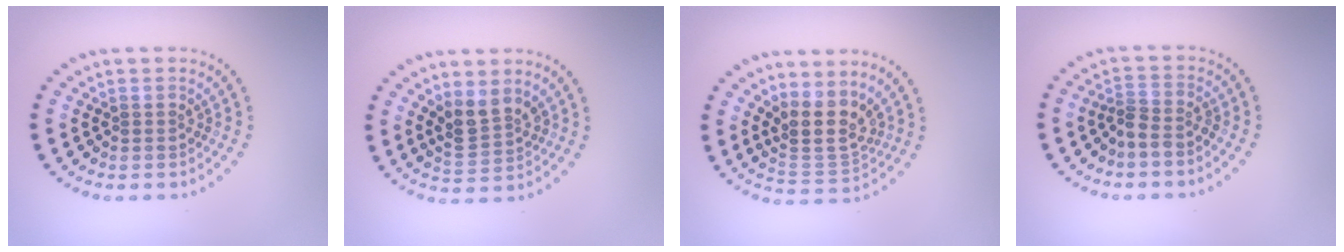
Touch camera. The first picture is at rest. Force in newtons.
{"total": 2.8, "press": 2.5, "slide": 1.3}
{"total": 3.8, "press": 3.0, "slide": 2.4}
{"total": 2.0, "press": 1.4, "slide": 1.4}